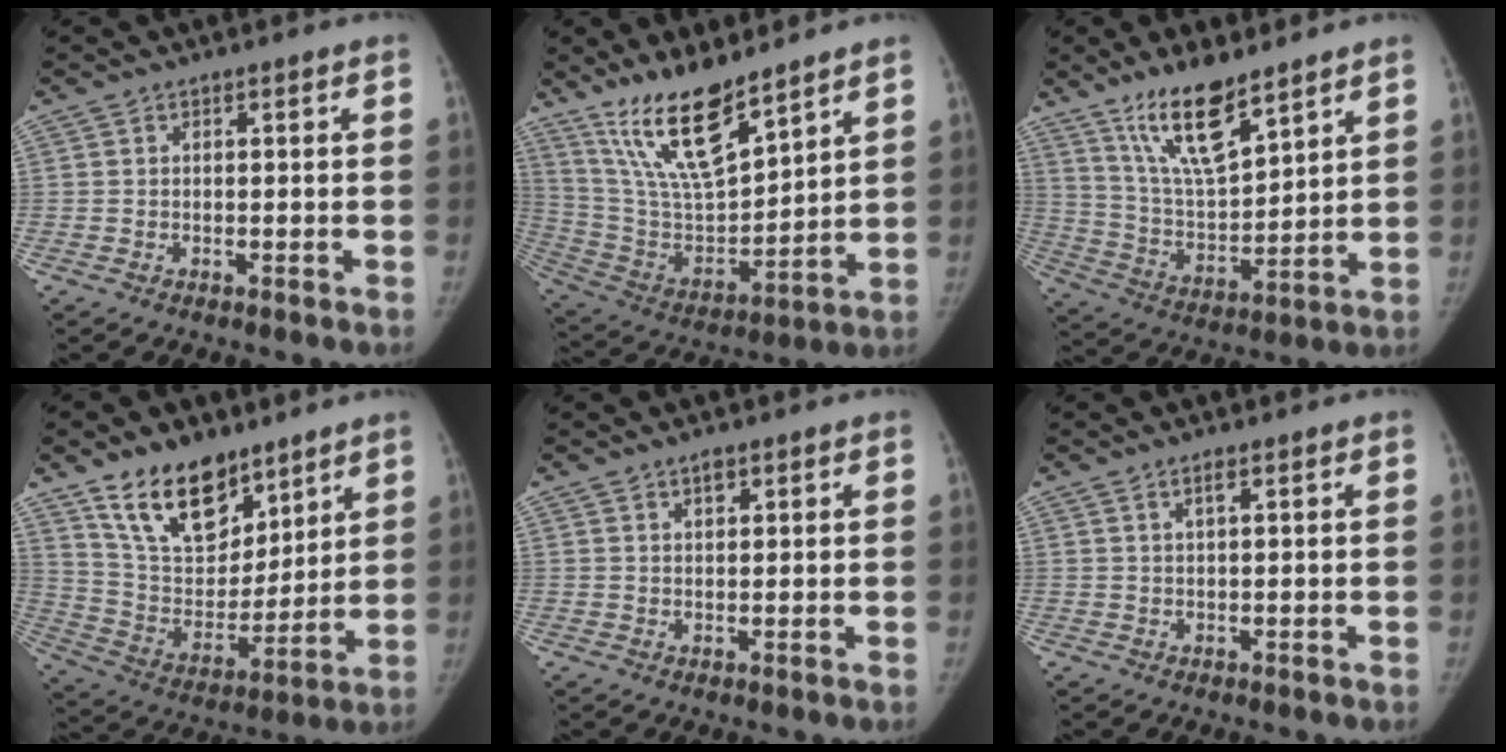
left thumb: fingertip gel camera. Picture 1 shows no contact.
{"total": 17.4, "force": [12.6, 5.0, 10.8], "torque": [-0.170, -0.072, 0.251]}
{"total": 14.4, "force": [10.0, 4.3, 9.4], "torque": [-0.152, -0.062, 0.199]}
{"total": 18.0, "force": [12.1, 9.9, 9.0], "torque": [-0.107, -0.066, 0.226]}
{"total": 2.0, "force": [1.3, 1.0, 1.2], "torque": [-0.011, -0.007, 0.021]}
{"total": 1.5, "force": [0.8, 0.3, 1.2], "torque": [-0.025, 0.001, 0.016]}